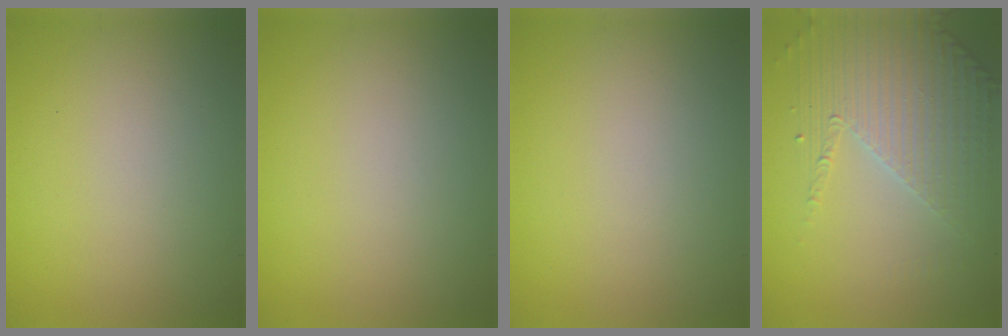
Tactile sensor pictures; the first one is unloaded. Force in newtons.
{"total": 0.0}
{"total": 0.0}
{"total": 4.1, "press": 3.3, "slide": 2.4}